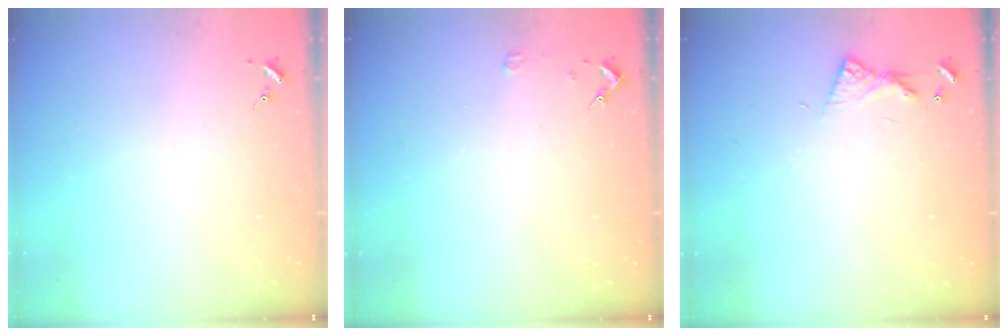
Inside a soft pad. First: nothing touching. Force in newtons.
{"total": 2.0, "press": 2.0, "slide": 0.2}
{"total": 6.5, "press": 6.5, "slide": 0.8}